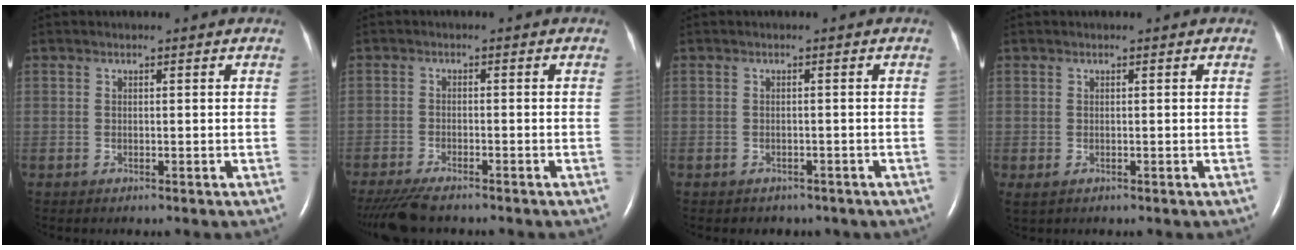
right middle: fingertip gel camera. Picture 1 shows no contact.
{"total": 6.6, "force": [-5.6, 1.3, 3.4], "torque": [-0.059, -0.015, -0.093]}
{"total": 3.5, "force": [-2.7, 2.0, 0.6], "torque": [-0.011, 0.007, -0.027]}
{"total": 0.9, "force": [-0.2, 0.5, 0.7], "torque": [-0.017, -0.004, 0.003]}